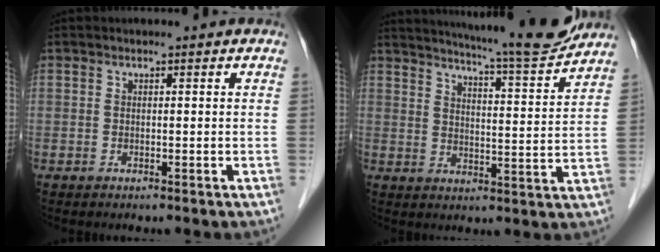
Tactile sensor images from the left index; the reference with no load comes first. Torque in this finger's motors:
{"motor_torque": [0.92, -1.22, 0.38, 0.09]}